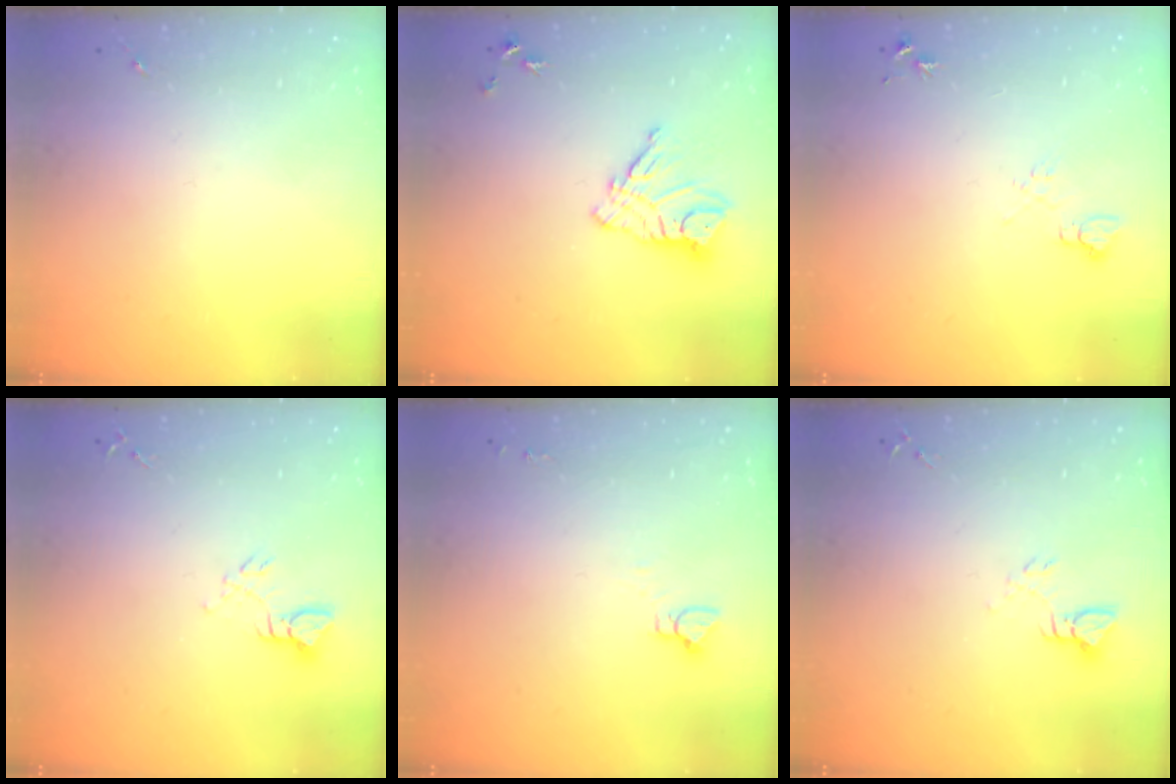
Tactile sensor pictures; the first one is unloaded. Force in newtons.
{"total": 11.1, "press": 11.1, "slide": 1.0}
{"total": 6.6, "press": 6.6, "slide": 0.8}
{"total": 4.4, "press": 4.4, "slide": 0.3}
{"total": 3.0, "press": 3.0, "slide": 0.2}
{"total": 3.7, "press": 3.7, "slide": 0.2}